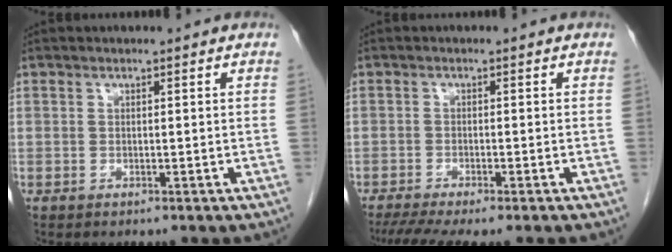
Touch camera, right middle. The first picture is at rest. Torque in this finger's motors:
{"motor_torque": [0.69, -0.51, 0.12, 0.08]}